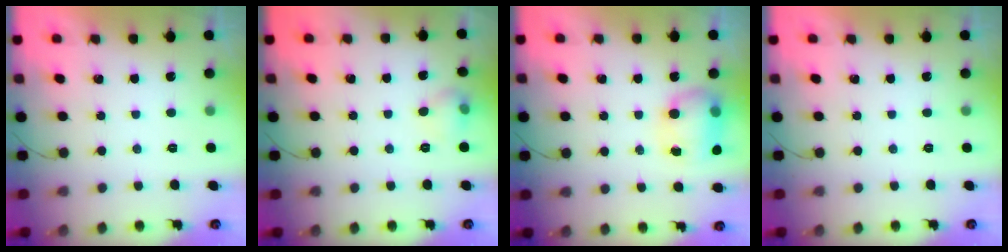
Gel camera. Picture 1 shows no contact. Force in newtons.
{"total": 6.0, "press": 5.8, "slide": 1.8}
{"total": 11.9, "press": 9.6, "slide": 7.0}
{"total": 0.0}